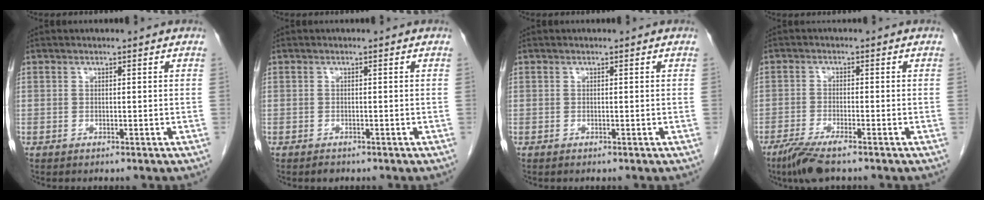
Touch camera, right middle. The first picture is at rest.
{"total": 0.9, "force": [-0.7, 0.4, 0.4], "torque": [-0.010, -0.001, -0.009]}
{"total": 0.0}
{"total": 5.5, "force": [-3.9, 0.5, 3.8], "torque": [-0.077, -0.014, -0.071]}